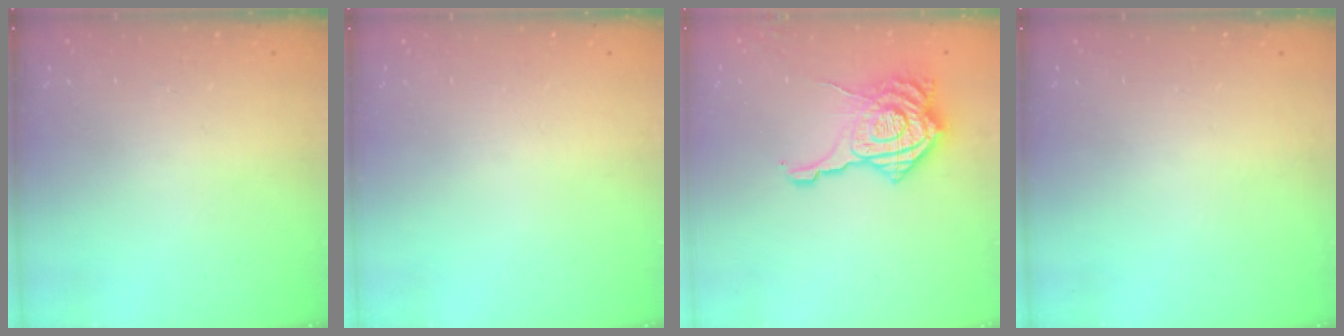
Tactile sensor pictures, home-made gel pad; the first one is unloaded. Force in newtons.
{"total": 0.0}
{"total": 15.7, "press": 15.6, "slide": 1.6}
{"total": 0.0}